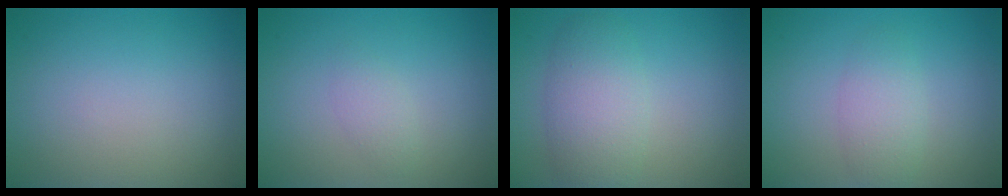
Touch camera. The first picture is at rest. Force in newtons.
{"total": 1.2, "press": 1.2, "slide": 0.1}
{"total": 4.5, "press": 4.5, "slide": 0.2}
{"total": 2.4, "press": 2.4, "slide": 0.1}